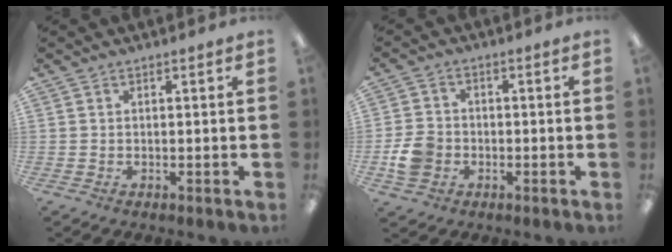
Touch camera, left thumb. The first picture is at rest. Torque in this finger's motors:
{"motor_torque": [-0.38, 0.62, 0.30, -0.37, 0.03]}